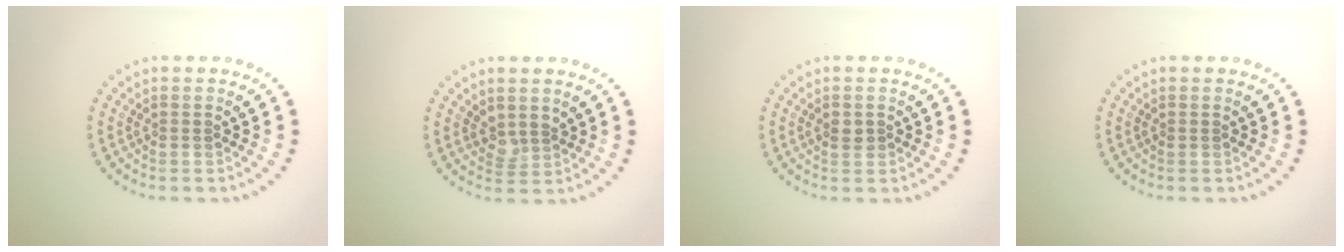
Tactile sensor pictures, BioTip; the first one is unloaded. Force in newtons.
{"total": 1.7, "press": 1.3, "slide": 1.1}
{"total": 1.1, "press": 1.1, "slide": 0.1}
{"total": 0.0}